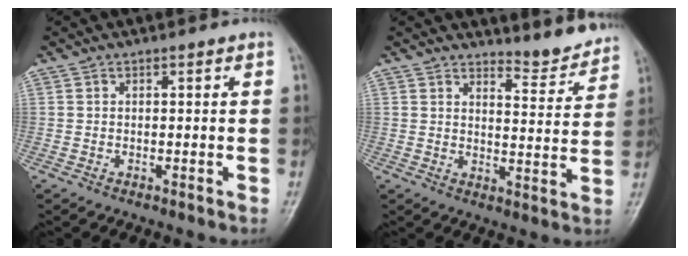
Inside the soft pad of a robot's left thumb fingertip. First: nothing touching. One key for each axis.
{"total": 6.3, "fx": 6.2, "fy": 0.9, "fz": 0.7, "tx": -0.001, "ty": -0.065, "tz": 0.086}